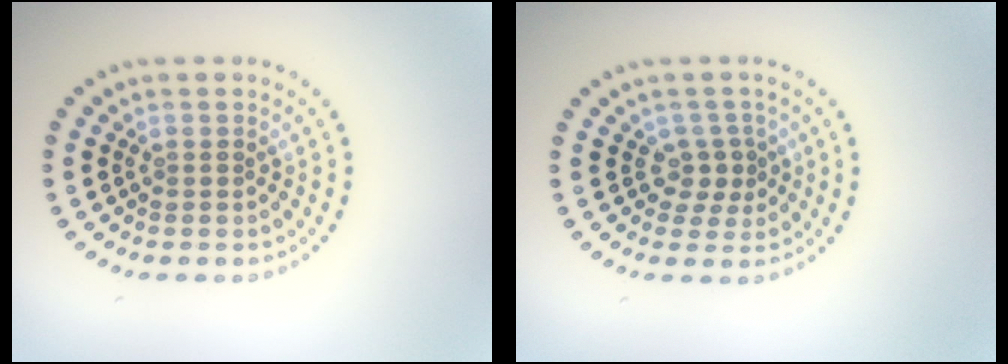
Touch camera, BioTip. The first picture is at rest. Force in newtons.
{"total": 1.9, "press": 1.4, "slide": 1.2}